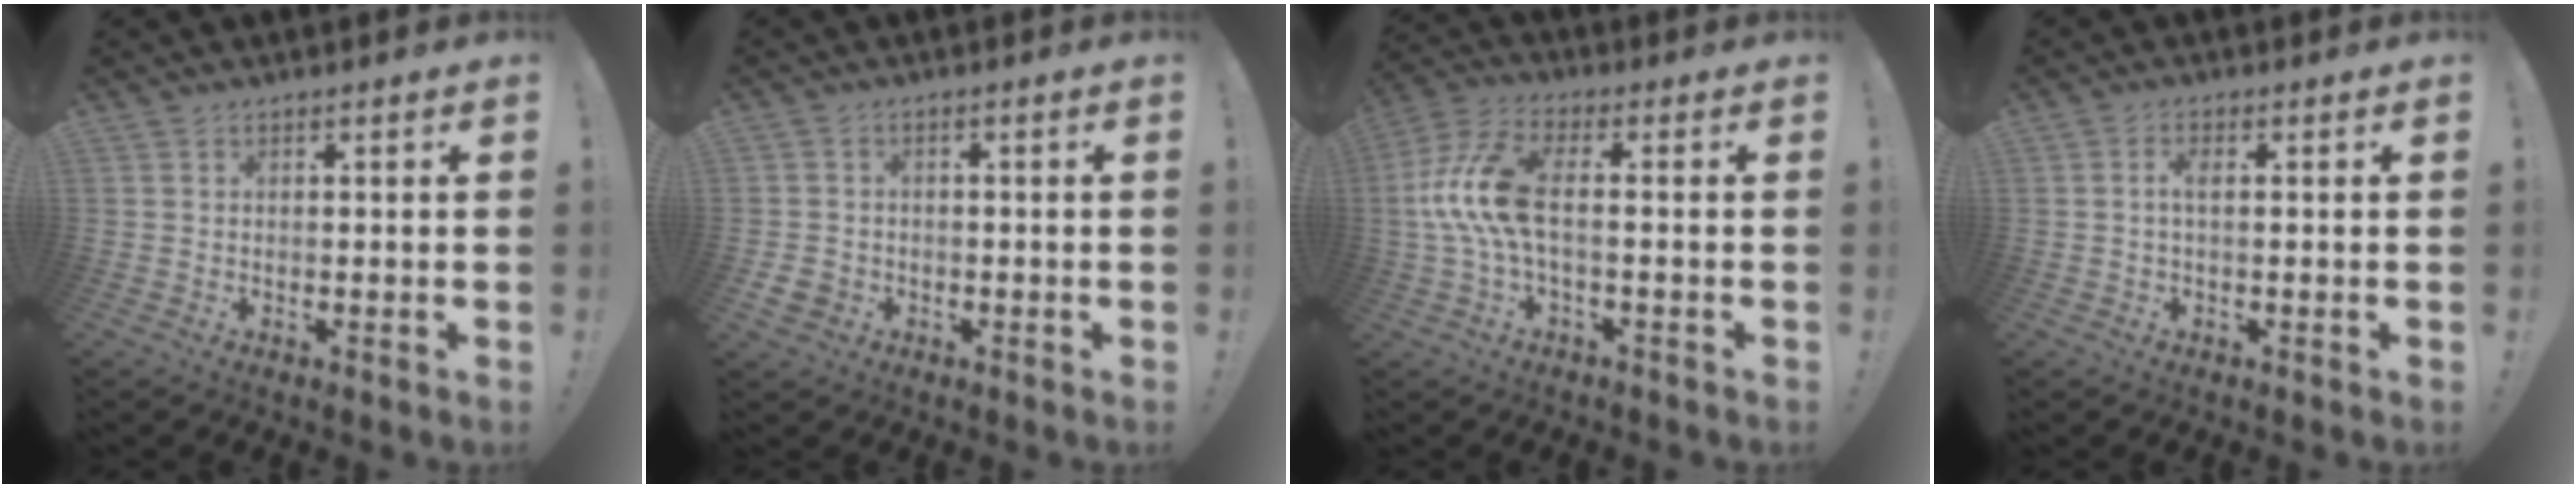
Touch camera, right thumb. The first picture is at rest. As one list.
[{"total": 3.8, "force": [-1.6, 3.1, 1.6], "torque": [-0.043, 0.005, -0.027]}, {"total": 12.3, "force": [-0.1, 5.1, 11.2], "torque": [-0.233, 0.004, -0.001]}, {"total": 2.7, "force": [0.1, 0.8, 2.5], "torque": [-0.054, 0.011, 0.002]}]